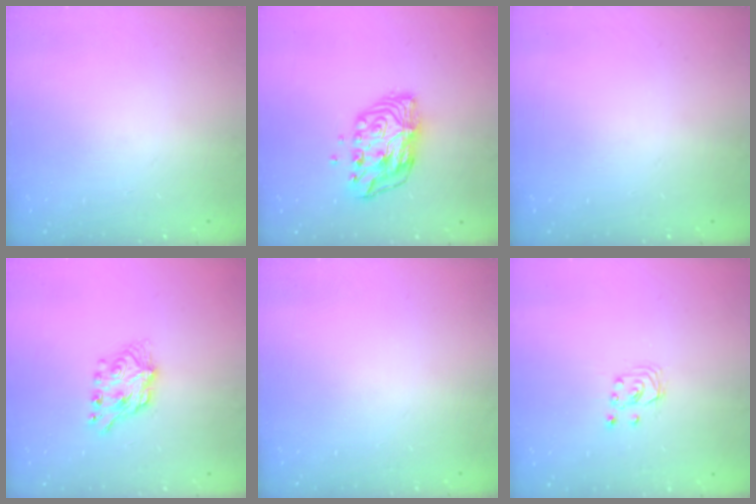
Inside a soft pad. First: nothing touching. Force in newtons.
{"total": 10.5, "press": 10.5, "slide": 1.1}
{"total": 0.0}
{"total": 8.2, "press": 8.2, "slide": 0.7}
{"total": 0.0}
{"total": 2.6, "press": 2.6, "slide": 0.3}